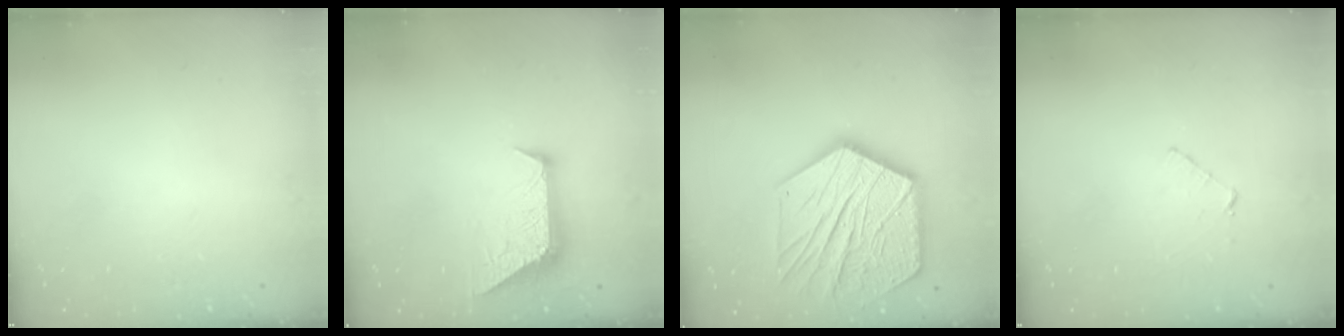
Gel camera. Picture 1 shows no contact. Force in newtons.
{"total": 8.4, "press": 8.4, "slide": 0.6}
{"total": 25.4, "press": 25.3, "slide": 2.1}
{"total": 3.4, "press": 3.4, "slide": 0.3}